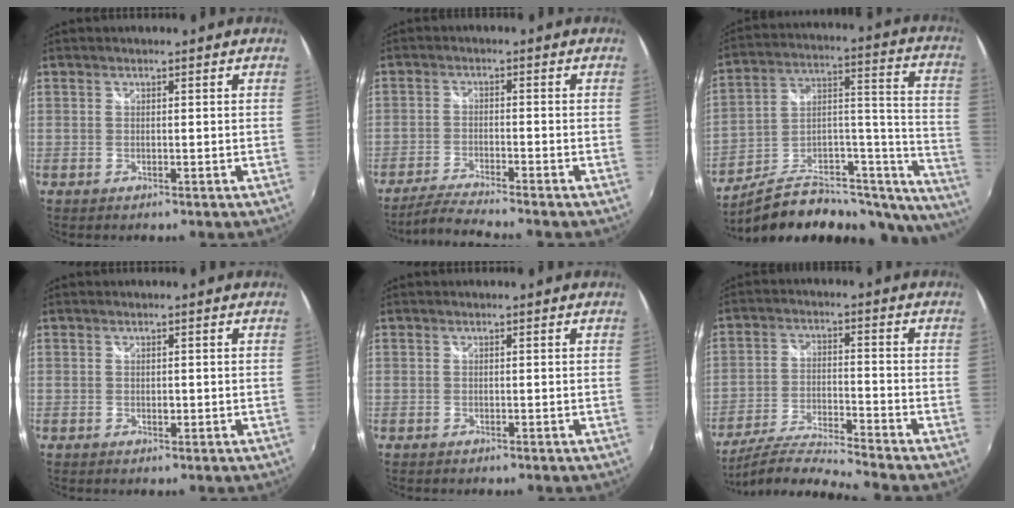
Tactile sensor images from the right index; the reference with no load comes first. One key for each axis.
{"total": 6.0, "fx": -5.5, "fy": -0.8, "fz": 2.4, "tx": -0.069, "ty": -0.011, "tz": -0.104}
{"total": 24.3, "fx": -15.9, "fy": 10.8, "fz": 14.9, "tx": -0.180, "ty": 0.039, "tz": -0.234}
{"total": 0.7, "fx": -0.1, "fy": 0.6, "fz": 0.4, "tx": -0.006, "ty": -0.002, "tz": -0.002}
{"total": 0.0}
{"total": 10.7, "fx": -9.8, "fy": -2.1, "fz": 3.6, "tx": -0.083, "ty": -0.011, "tz": -0.185}